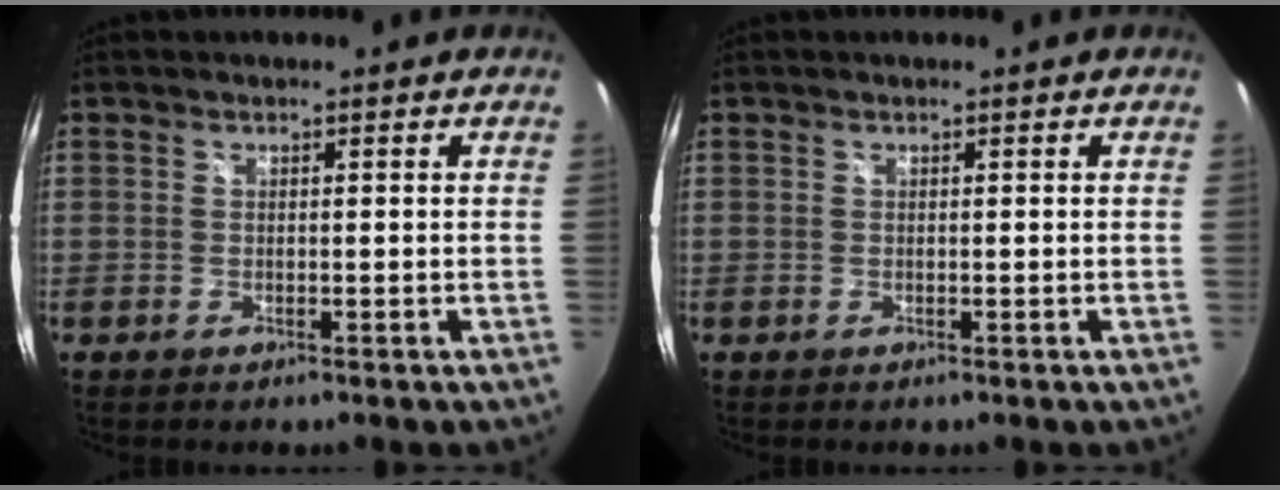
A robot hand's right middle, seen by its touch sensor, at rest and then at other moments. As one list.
[{"total": 0.0}]